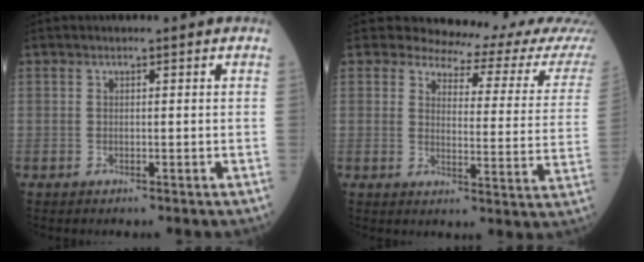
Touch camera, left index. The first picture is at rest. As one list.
[{"total": 13.4, "force": [12.9, 1.8, 3.0], "torque": [-0.017, -0.074, 0.125]}]